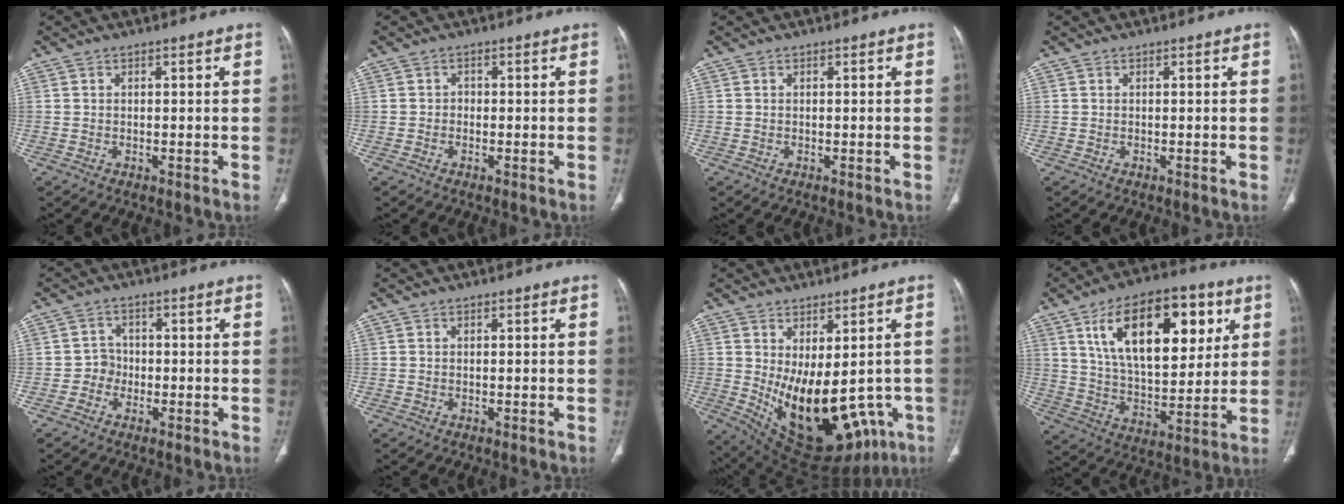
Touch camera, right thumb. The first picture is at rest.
{"total": 1.0, "force": [-0.3, 0.8, 0.4], "torque": [0.002, 0.004, -0.010]}
{"total": 0.0}
{"total": 0.0}
{"total": 2.7, "force": [-1.0, 2.4, 0.5], "torque": [0.008, 0.013, -0.028]}
{"total": 0.0}
{"total": 20.6, "force": [-4.4, 11.0, 16.8], "torque": [-0.225, -0.019, -0.028]}
{"total": 23.8, "force": [8.6, 12.6, 18.3], "torque": [-0.249, -0.013, 0.137]}